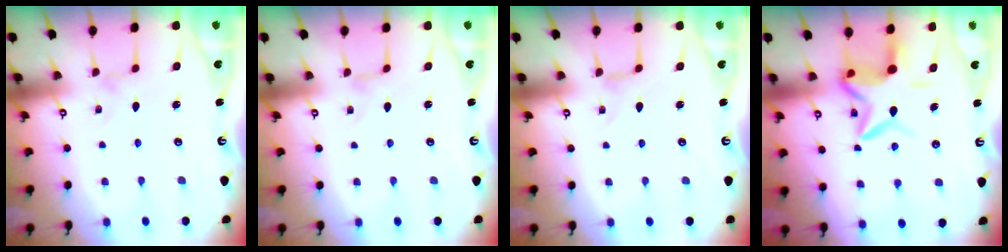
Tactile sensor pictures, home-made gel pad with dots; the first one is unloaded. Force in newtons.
{"total": 0.0}
{"total": 0.0}
{"total": 11.0, "press": 11.0, "slide": 1.0}